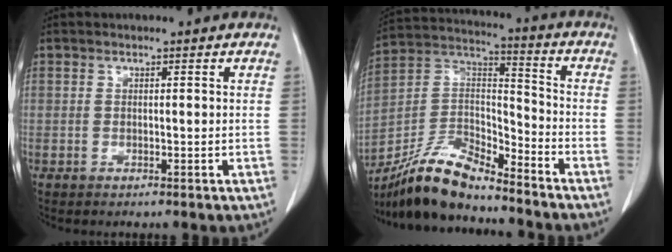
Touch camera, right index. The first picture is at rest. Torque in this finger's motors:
{"motor_torque": [0.70, -0.66, 0.20, 0.09]}